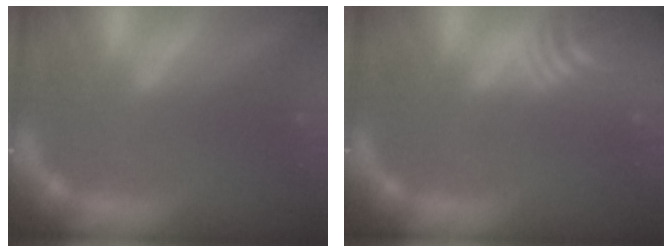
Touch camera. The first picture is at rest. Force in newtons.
{"total": 8.0}